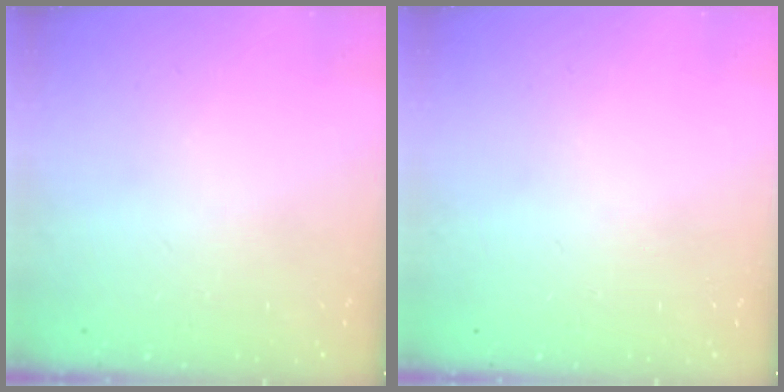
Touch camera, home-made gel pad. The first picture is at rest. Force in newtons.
{"total": 0.0}